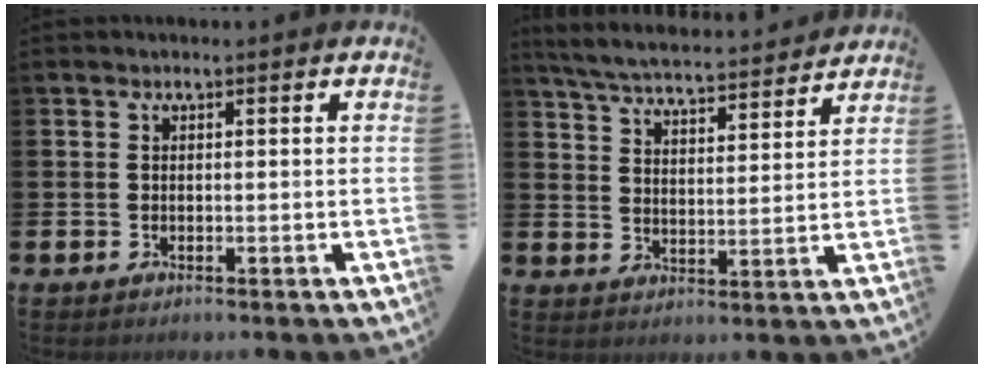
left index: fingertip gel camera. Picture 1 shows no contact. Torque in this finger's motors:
{"motor_torque": [1.03, -1.11, 0.33, 0.13]}